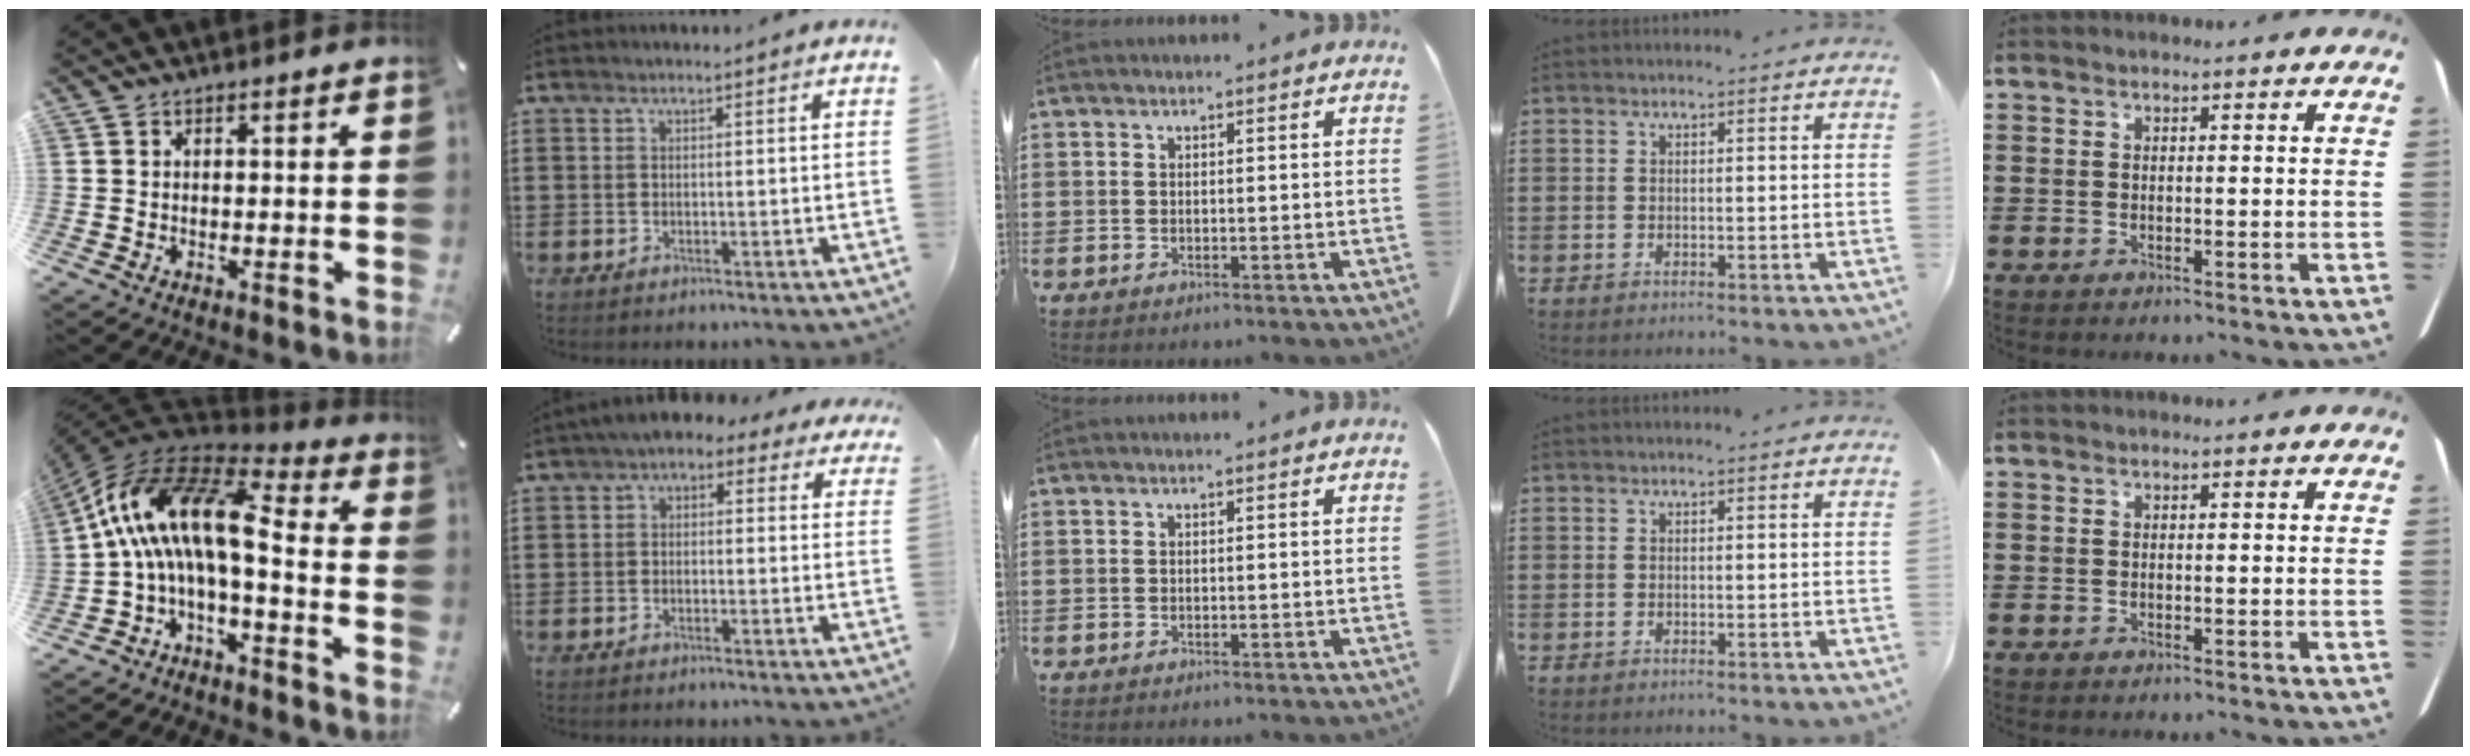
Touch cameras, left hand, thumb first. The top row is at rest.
{"thumb": {"total": 16.5, "force": [-0.2, 7.3, 14.8], "torque": [-0.310, -0.005, -0.010]}, "index": {"total": 2.1, "force": [-0.2, 1.5, 1.4], "torque": [-0.032, 0.009, -0.009]}}